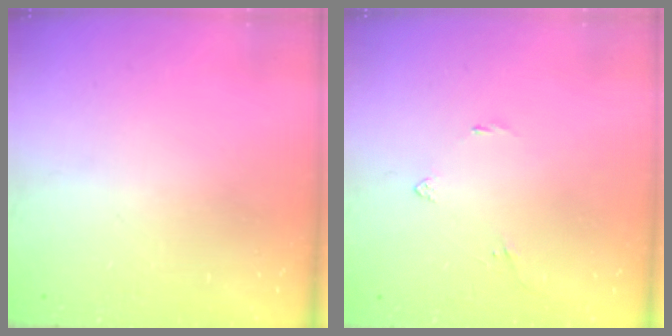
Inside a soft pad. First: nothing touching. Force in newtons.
{"total": 2.7, "press": 2.7, "slide": 0.5}